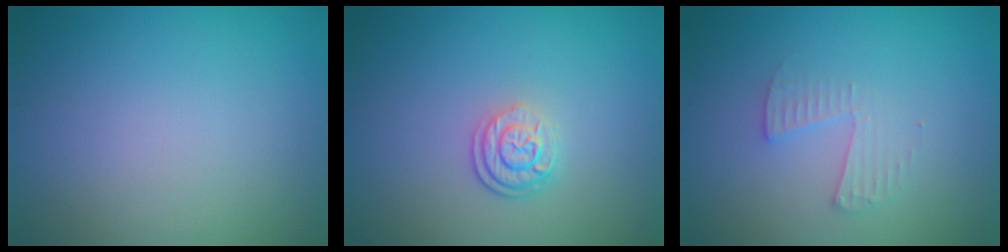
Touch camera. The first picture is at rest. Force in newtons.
{"total": 2.6, "press": 1.9, "slide": 1.8}
{"total": 1.6, "press": 1.6, "slide": 0.1}